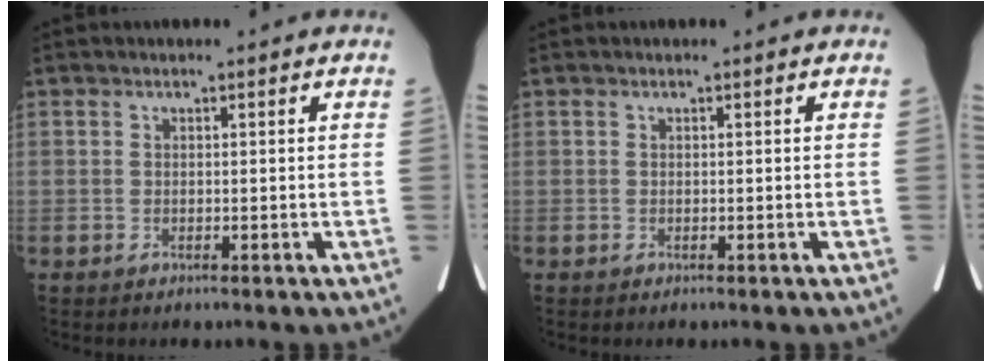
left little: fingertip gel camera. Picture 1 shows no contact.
{"total": 0.0}